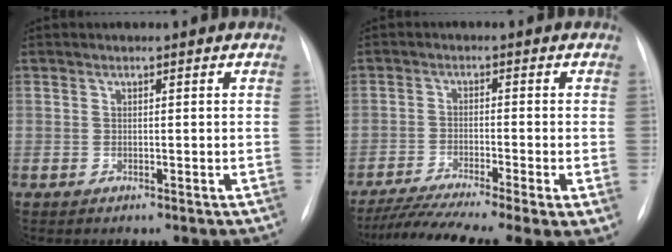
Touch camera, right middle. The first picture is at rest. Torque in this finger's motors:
{"motor_torque": [1.12, -1.02, 0.40, 0.11]}